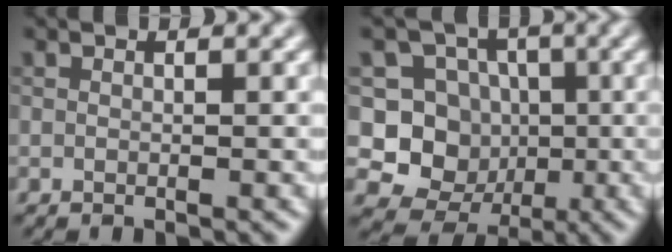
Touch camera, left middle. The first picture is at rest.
{"total": 7.9, "force": [-0.8, 7.5, 2.5], "torque": [-0.034, 0.012, -0.037]}